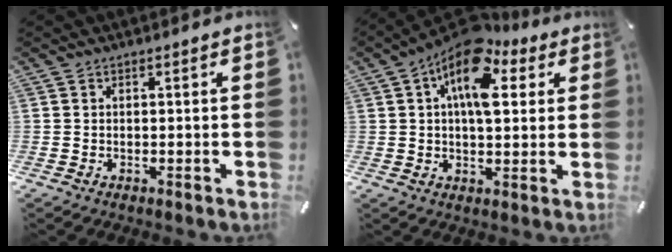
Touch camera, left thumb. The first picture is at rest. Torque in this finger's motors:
{"motor_torque": [0.20, 1.16, 1.90, -0.87, 0.18]}